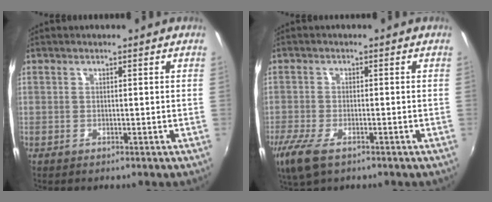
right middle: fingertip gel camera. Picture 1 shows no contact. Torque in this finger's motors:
{"motor_torque": [0.91, -0.60, 0.47, 0.11]}